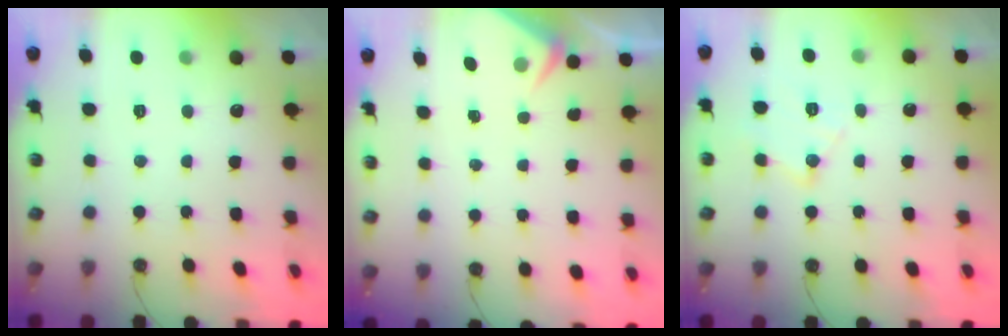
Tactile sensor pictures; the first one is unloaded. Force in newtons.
{"total": 3.2, "press": 3.2, "slide": 0.5}
{"total": 11.5, "press": 11.5, "slide": 0.8}